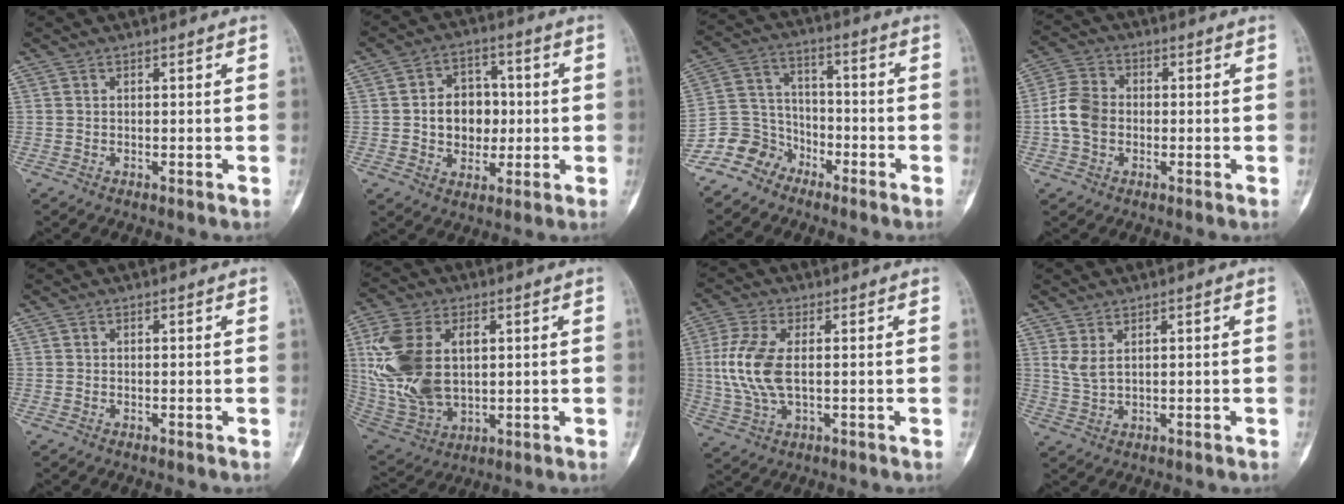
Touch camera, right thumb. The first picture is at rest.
{"total": 10.0, "force": [-0.1, 7.9, 6.2], "torque": [-0.046, 0.018, 0.001]}
{"total": 9.1, "force": [-6.6, 6.1, 1.0], "torque": [0.009, 0.067, -0.139]}
{"total": 7.5, "force": [-1.0, 5.8, 4.6], "torque": [-0.085, 0.020, -0.029]}
{"total": 0.0}
{"total": 18.8, "force": [2.7, 11.7, 14.4], "torque": [-0.302, -0.008, 0.062]}
{"total": 10.2, "force": [0.4, 4.9, 8.9], "torque": [-0.210, 0.000, 0.009]}
{"total": 2.9, "force": [1.3, 1.0, 2.4], "torque": [-0.052, -0.002, 0.035]}